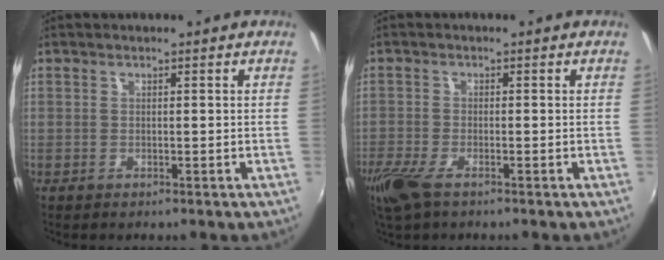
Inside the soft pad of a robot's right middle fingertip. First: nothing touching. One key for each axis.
{"total": 6.1, "fx": -4.1, "fy": 1.9, "fz": 4.1, "tx": -0.105, "ty": -0.021, "tz": -0.081}